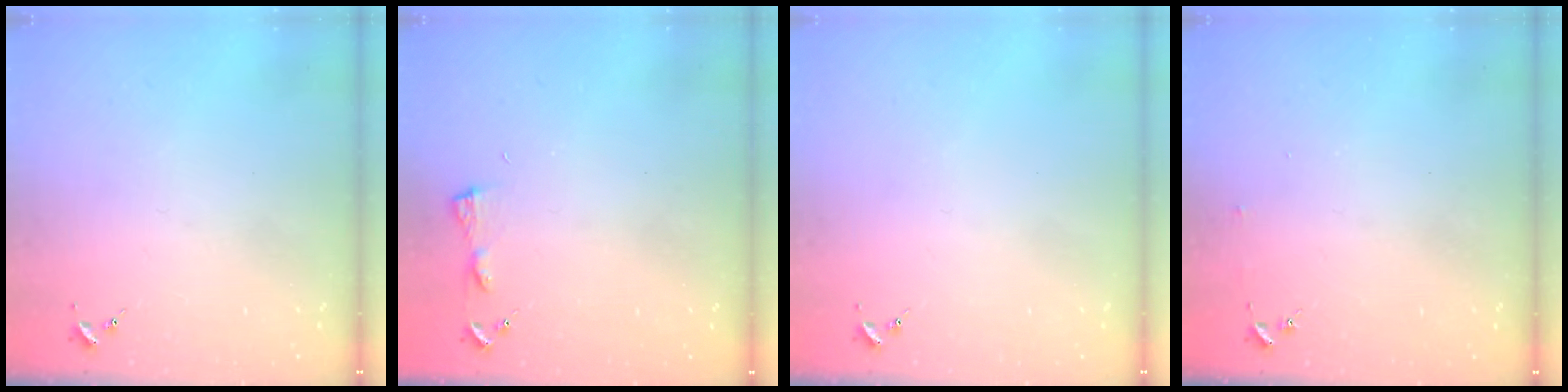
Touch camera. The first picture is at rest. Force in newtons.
{"total": 3.2, "press": 3.1, "slide": 0.3}
{"total": 0.0}
{"total": 2.5, "press": 2.5, "slide": 0.2}